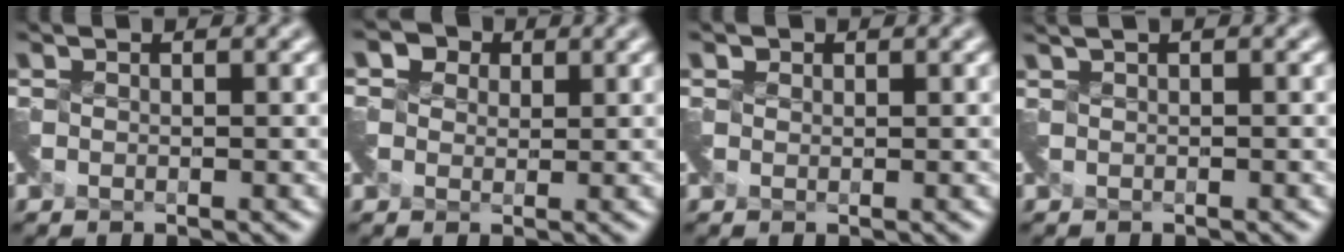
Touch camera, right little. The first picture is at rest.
{"total": 1.9, "force": [0.5, 1.9, -0.1], "torque": [-0.004, 0.007, 0.006]}
{"total": 0.8, "force": [0.1, 0.2, -0.8], "torque": [0.012, 0.001, 0.010]}
{"total": 1.0, "force": [0.5, 0.4, 0.8], "torque": [-0.017, -0.003, 0.010]}